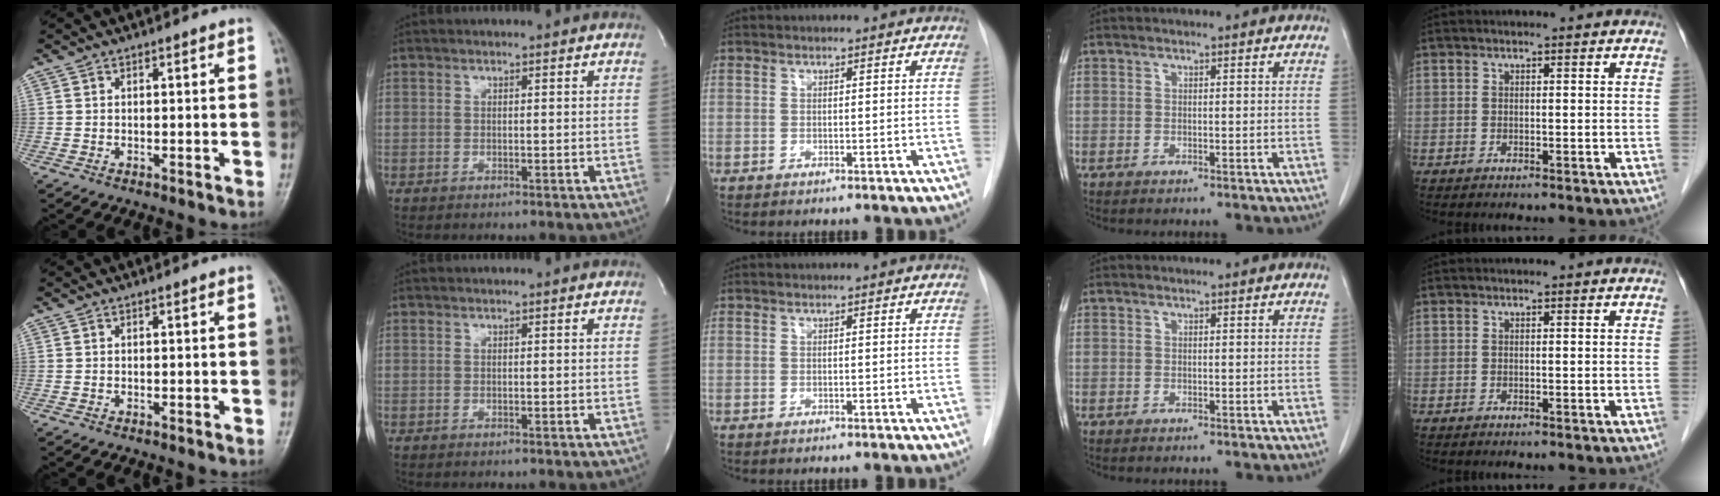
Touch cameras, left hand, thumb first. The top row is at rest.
{}